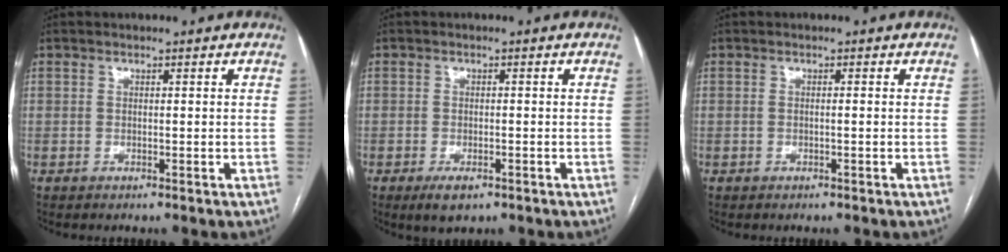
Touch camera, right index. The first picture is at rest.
{"total": 3.2, "force": [-1.9, 1.6, 2.1], "torque": [-0.037, -0.003, -0.023]}
{"total": 0.5, "force": [-0.1, 0.0, 0.5], "torque": [-0.009, 0.001, -0.002]}